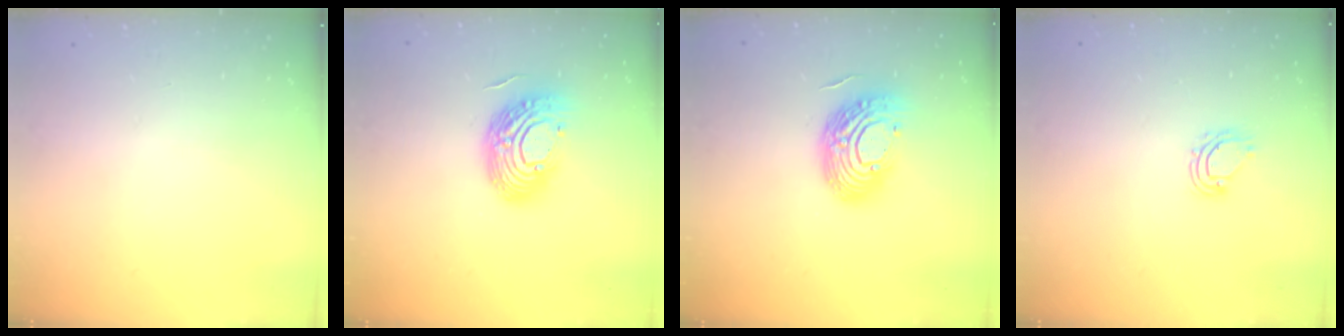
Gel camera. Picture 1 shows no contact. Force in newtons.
{"total": 16.2, "press": 16.1, "slide": 1.2}
{"total": 16.2, "press": 16.1, "slide": 1.2}
{"total": 5.4, "press": 5.4, "slide": 0.3}